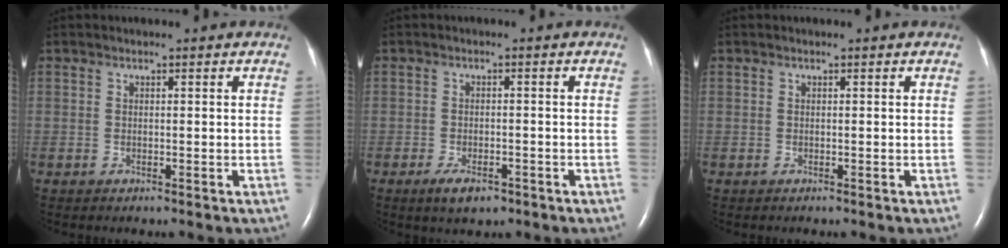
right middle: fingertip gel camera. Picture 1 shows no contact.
{"total": 3.6, "force": [-2.2, 1.4, 2.5], "torque": [-0.049, -0.004, -0.034]}
{"total": 0.0}